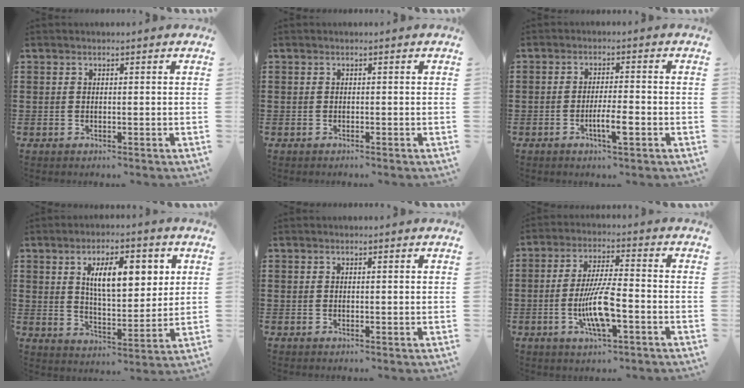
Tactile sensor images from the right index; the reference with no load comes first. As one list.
[{"total": 0.0}, {"total": 4.2, "force": [-1.8, 0.3, 3.8], "torque": [-0.072, -0.008, -0.034]}, {"total": 9.5, "force": [3.4, 3.7, 8.1], "torque": [-0.133, -0.003, 0.051]}, {"total": 0.5, "force": [0.3, 0.0, 0.5], "torque": [-0.010, 0.000, 0.005]}, {"total": 8.7, "force": [-2.4, 1.9, 8.1], "torque": [-0.167, -0.010, -0.049]}]